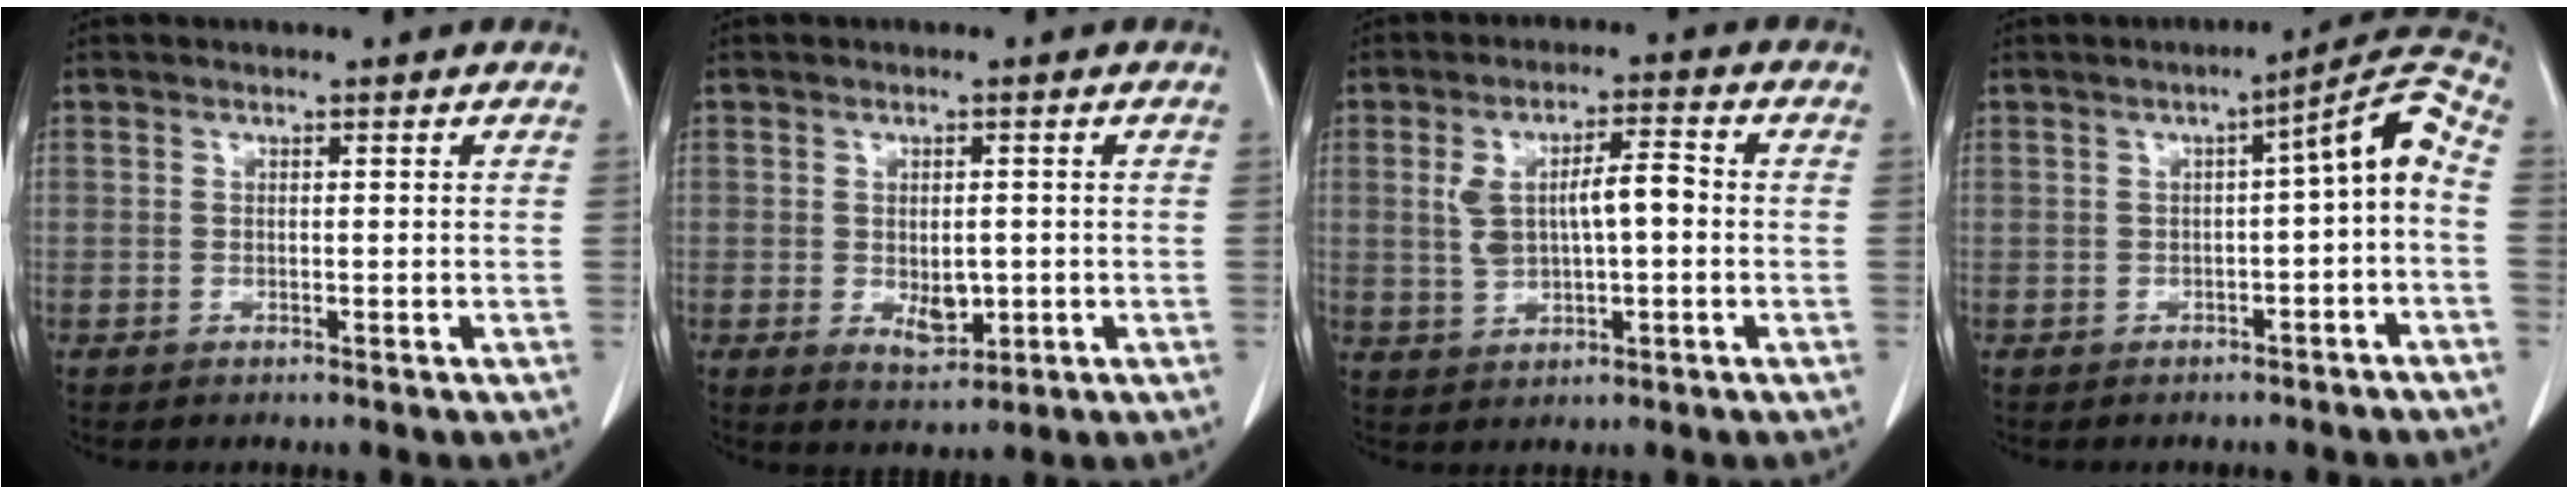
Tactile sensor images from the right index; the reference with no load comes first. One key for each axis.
{"total": 4.3, "fx": -0.5, "fy": 2.4, "fz": 3.5, "tx": -0.056, "ty": -0.008, "tz": 0.003}
{"total": 7.8, "fx": 0.5, "fy": 2.6, "fz": 7.3, "tx": -0.144, "ty": 0.020, "tz": 0.015}
{"total": 7.5, "fx": -0.8, "fy": 1.0, "fz": 7.4, "tx": -0.092, "ty": 0.031, "tz": -0.017}